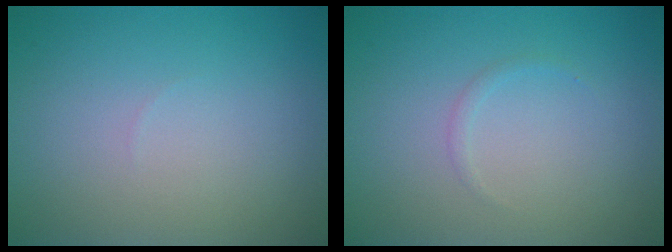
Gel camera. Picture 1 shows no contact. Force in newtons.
{"total": 0.5, "press": 0.5, "slide": 0.1}